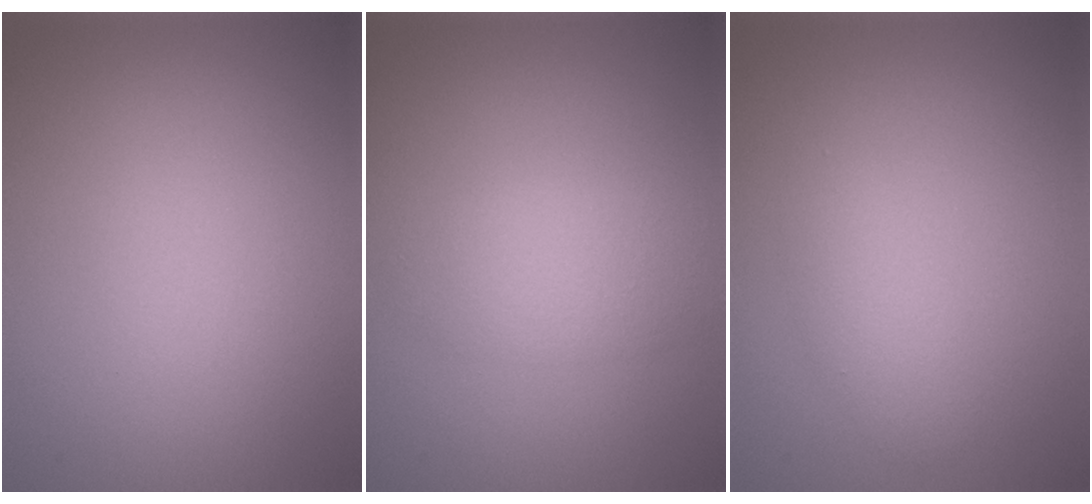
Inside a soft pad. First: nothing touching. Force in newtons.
{"total": 2.8, "press": 2.8, "slide": 0.1}
{"total": 2.0, "press": 2.0, "slide": 0.1}